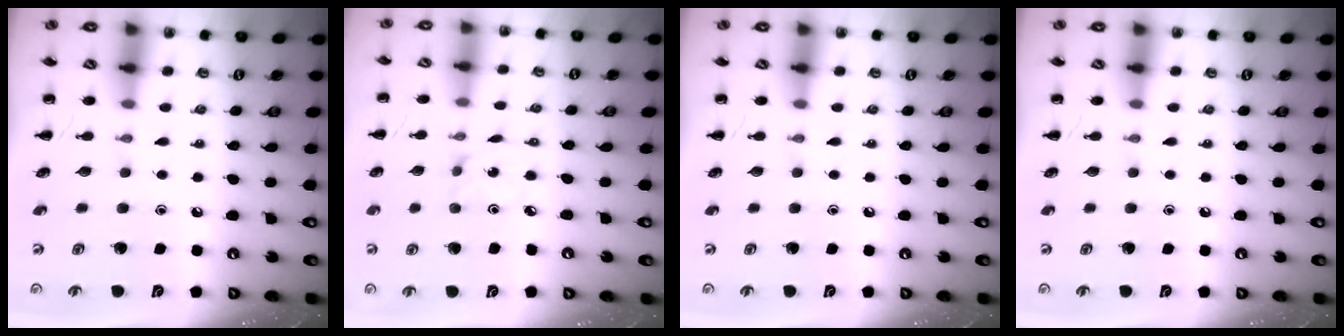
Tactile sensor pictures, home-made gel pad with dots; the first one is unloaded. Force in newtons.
{"total": 1.8, "press": 1.7, "slide": 0.5}
{"total": 0.0}
{"total": 0.0}